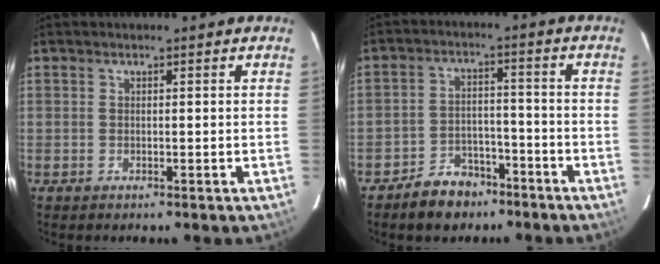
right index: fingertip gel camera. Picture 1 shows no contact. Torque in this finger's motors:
{"motor_torque": [0.30, -0.28, -0.16, -0.09]}